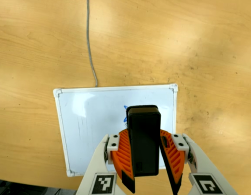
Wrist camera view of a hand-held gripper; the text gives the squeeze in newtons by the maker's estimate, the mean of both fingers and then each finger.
{"total": 8.3, "left": 8.7, "right": 7.9}